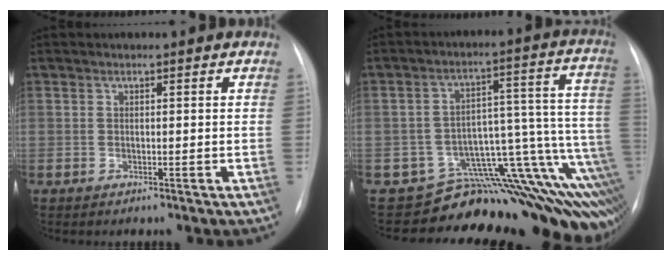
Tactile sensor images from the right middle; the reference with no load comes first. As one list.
[{"total": 14.4, "force": [-12.2, 3.7, 6.8], "torque": [-0.007, 0.097, -0.150]}]